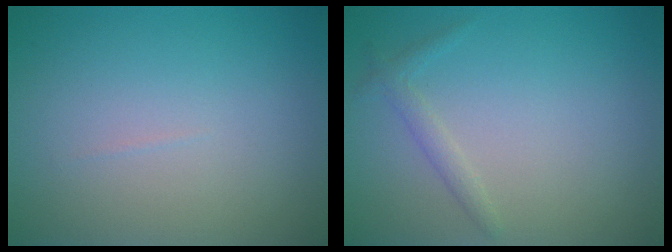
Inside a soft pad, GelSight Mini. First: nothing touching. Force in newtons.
{"total": 1.3, "press": 1.3, "slide": 0.1}